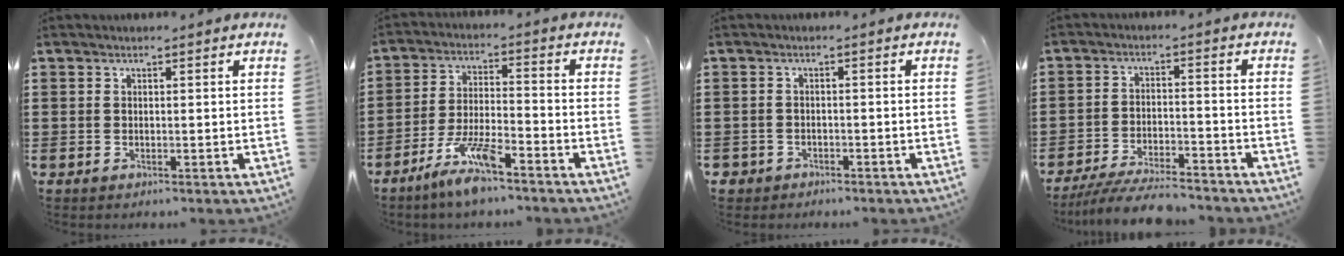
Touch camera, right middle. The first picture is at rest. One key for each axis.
{"total": 8.0, "fx": -6.0, "fy": 1.2, "fz": 5.2, "tx": -0.115, "ty": -0.007, "tz": -0.115}
{"total": 1.8, "fx": -1.5, "fy": 0.9, "fz": -0.2, "tx": -0.002, "ty": 0.002, "tz": -0.037}
{"total": 6.9, "fx": -6.5, "fy": 0.8, "fz": 2.2, "tx": -0.040, "ty": 0.004, "tz": -0.124}